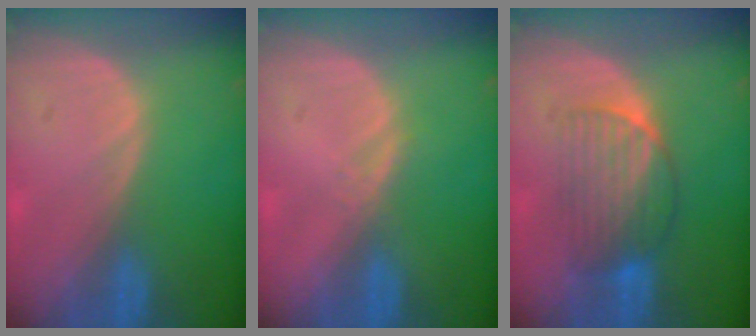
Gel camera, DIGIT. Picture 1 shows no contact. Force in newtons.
{"total": 1.2, "press": 1.0, "slide": 0.7}
{"total": 6.7, "press": 6.4, "slide": 1.8}